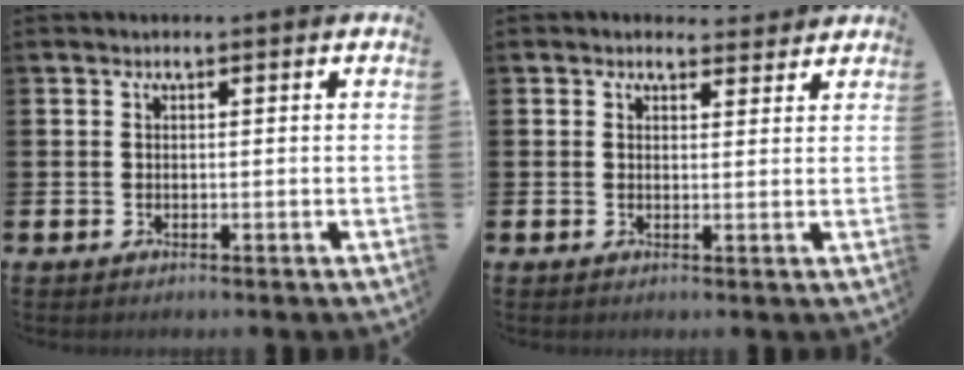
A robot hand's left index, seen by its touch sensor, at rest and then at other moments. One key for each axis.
{"total": 2.1, "fx": 2.0, "fy": 0.8, "fz": -0.1, "tx": 0.006, "ty": -0.007, "tz": 0.034}